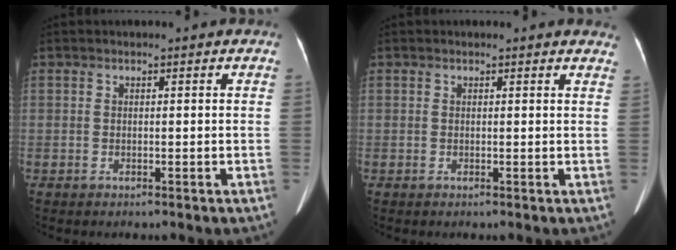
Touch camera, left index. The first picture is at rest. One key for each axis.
{"total": 6.5, "fx": 6.1, "fy": 1.5, "fz": 1.6, "tx": -0.001, "ty": 0.001, "tz": 0.042}